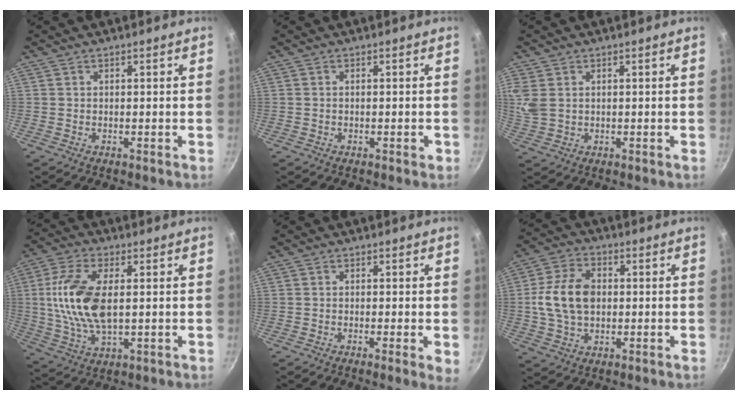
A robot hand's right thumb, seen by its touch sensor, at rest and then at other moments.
{"total": 1.2, "force": [-0.5, 0.4, 1.0], "torque": [-0.019, 0.004, -0.009]}
{"total": 5.2, "force": [1.5, 3.8, 3.2], "torque": [-0.069, 0.001, 0.035]}
{"total": 14.5, "force": [1.5, 7.3, 12.4], "torque": [-0.244, 0.003, 0.027]}
{"total": 3.1, "force": [-0.5, 0.4, 3.0], "torque": [-0.041, -0.009, -0.011]}
{"total": 11.7, "force": [0.4, 8.1, 8.4], "torque": [-0.147, 0.018, 0.000]}